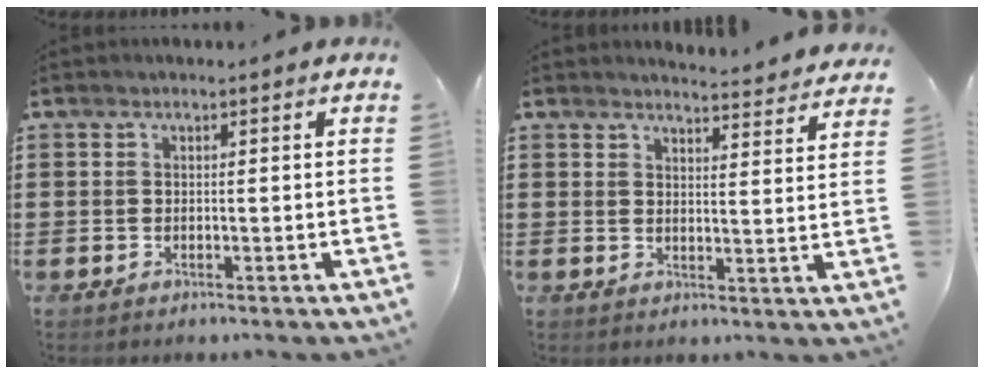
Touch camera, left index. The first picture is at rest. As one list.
[{"total": 3.9, "force": [3.9, -0.3, 0.3], "torque": [-0.013, -0.025, 0.067]}]